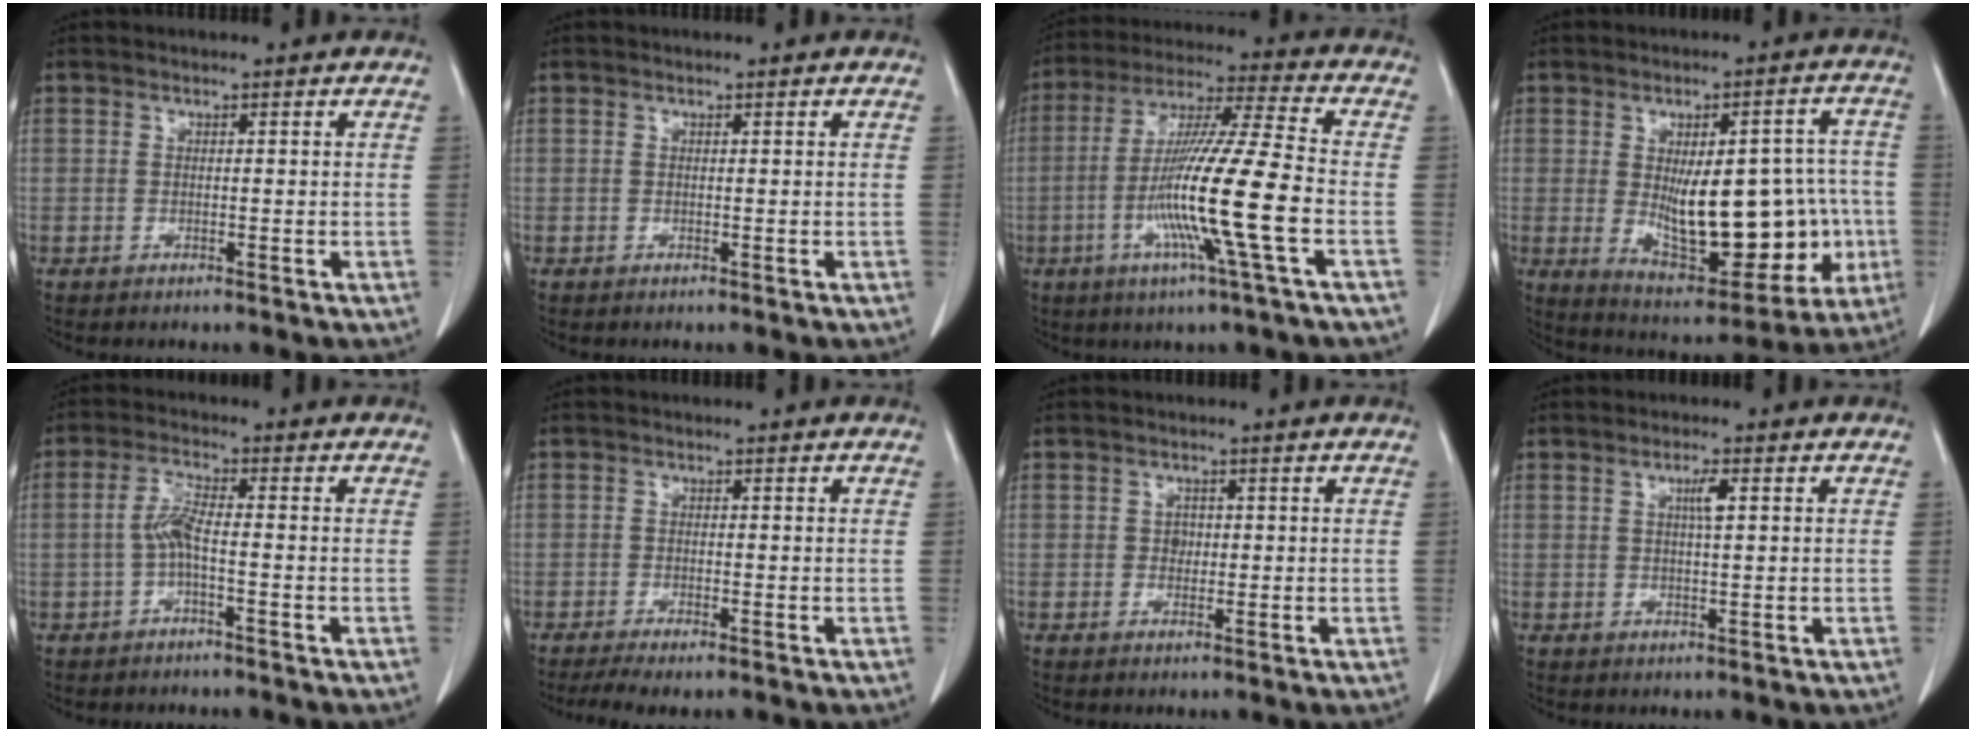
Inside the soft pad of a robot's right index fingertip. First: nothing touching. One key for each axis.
{"total": 0.0}
{"total": 15.8, "fx": -4.2, "fy": -1.3, "fz": 15.2, "tx": -0.289, "ty": -0.013, "tz": -0.087}
{"total": 18.9, "fx": -1.8, "fy": 8.6, "fz": 16.8, "tx": -0.246, "ty": 0.014, "tz": 0.004}
{"total": 3.8, "fx": -1.0, "fy": 0.3, "fz": 3.7, "tx": -0.078, "ty": 0.007, "tz": -0.021}
{"total": 4.1, "fx": -3.1, "fy": 0.6, "fz": 2.6, "tx": -0.044, "ty": -0.009, "tz": -0.049}
{"total": 1.3, "fx": 0.0, "fy": 1.1, "fz": 0.7, "tx": -0.010, "ty": 0.003, "tz": 0.000}
{"total": 2.2, "fx": 0.7, "fy": 0.1, "fz": 2.1, "tx": -0.039, "ty": 0.001, "tz": 0.012}